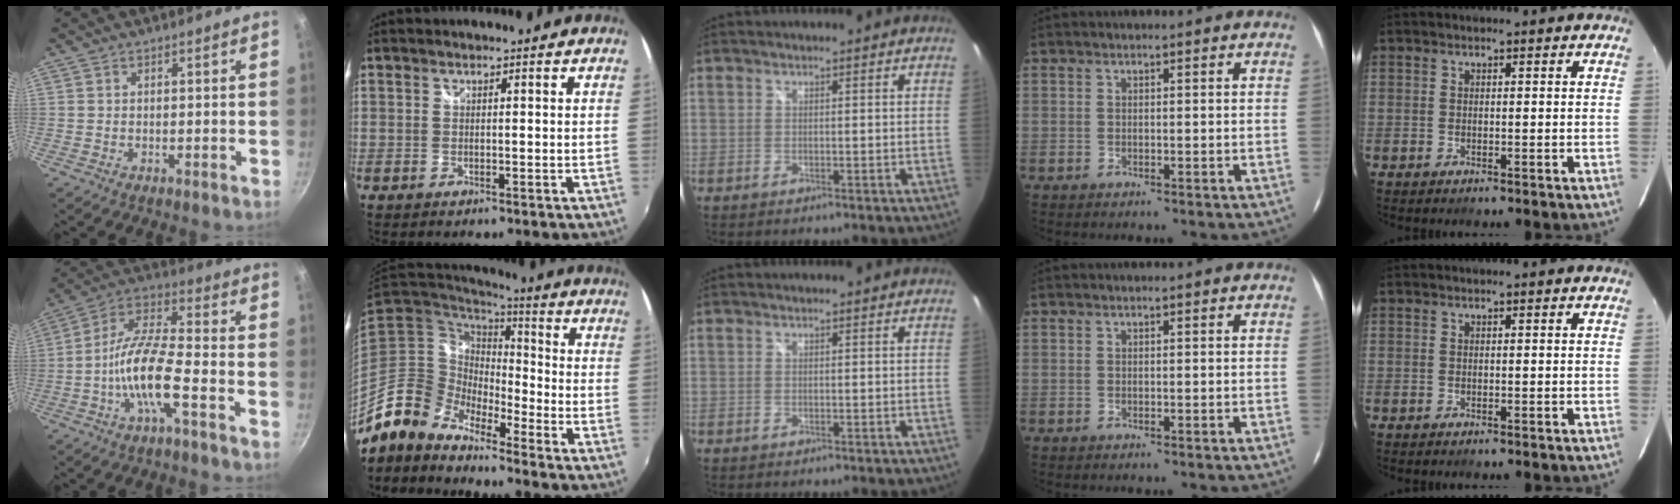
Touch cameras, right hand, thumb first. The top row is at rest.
{"thumb": {"total": 12.7, "force": [-5.1, 3.3, 11.1], "torque": [-0.214, 0.042, -0.107]}, "index": {"total": 9.2, "force": [-7.6, 4.3, 2.8], "torque": [-0.047, 0.013, -0.165]}}